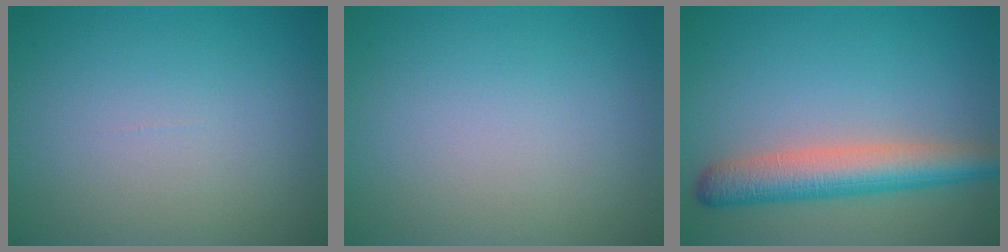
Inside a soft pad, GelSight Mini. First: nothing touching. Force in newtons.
{"total": 0.0}
{"total": 5.5, "press": 5.5, "slide": 0.2}